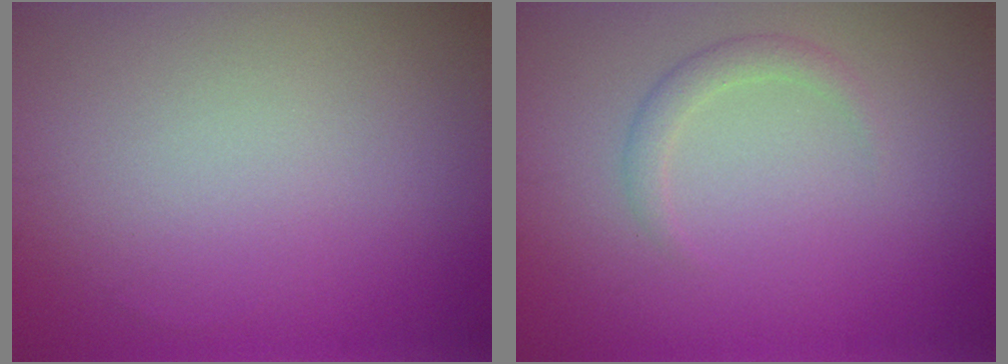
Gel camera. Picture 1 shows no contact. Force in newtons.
{"total": 1.6, "press": 1.6, "slide": 0.1}